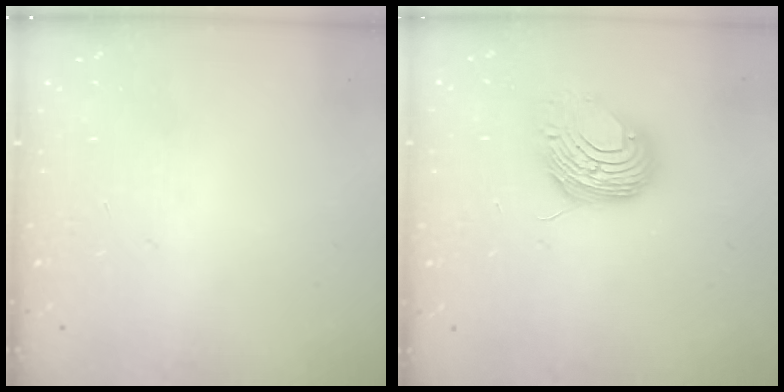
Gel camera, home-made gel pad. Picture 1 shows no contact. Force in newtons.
{"total": 10.0, "press": 9.9, "slide": 1.2}